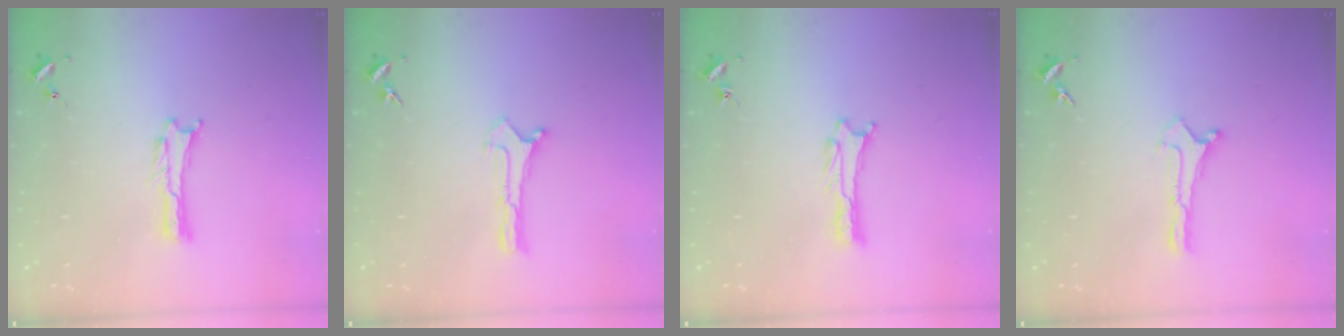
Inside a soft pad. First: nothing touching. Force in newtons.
{"total": 0.0}
{"total": 1.0, "press": 1.0, "slide": 0.1}
{"total": 0.0}